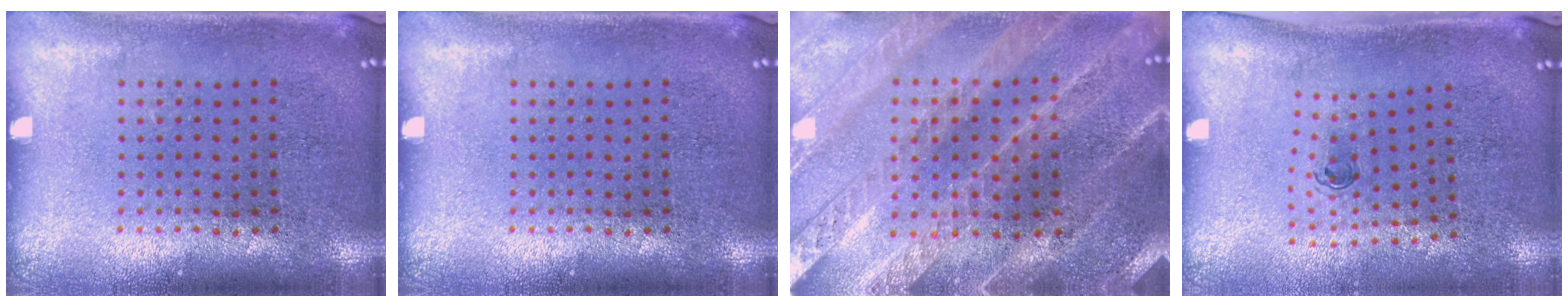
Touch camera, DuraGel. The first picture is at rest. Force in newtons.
{"total": 0.0}
{"total": 2.4, "press": 2.4, "slide": 0.3}
{"total": 0.6, "press": 0.3, "slide": 0.5}